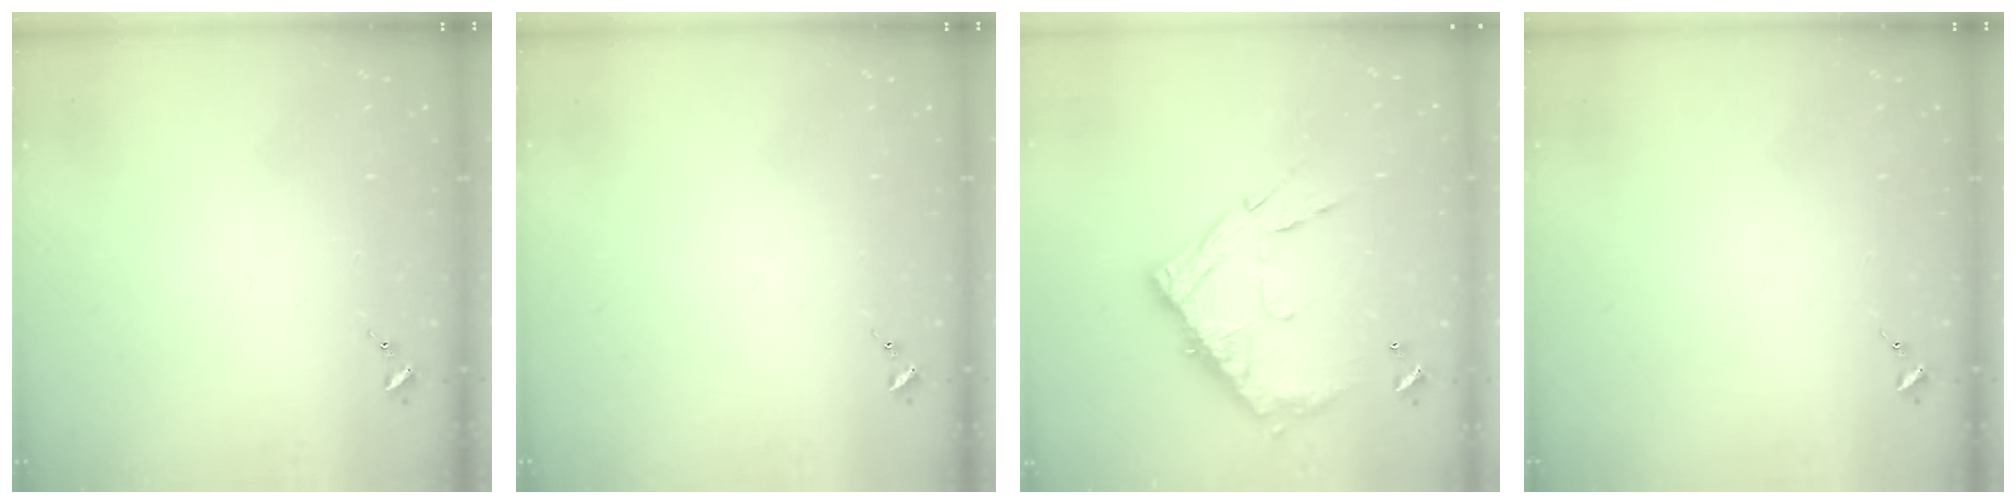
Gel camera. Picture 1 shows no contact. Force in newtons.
{"total": 0.0}
{"total": 16.0, "press": 15.9, "slide": 1.4}
{"total": 0.0}